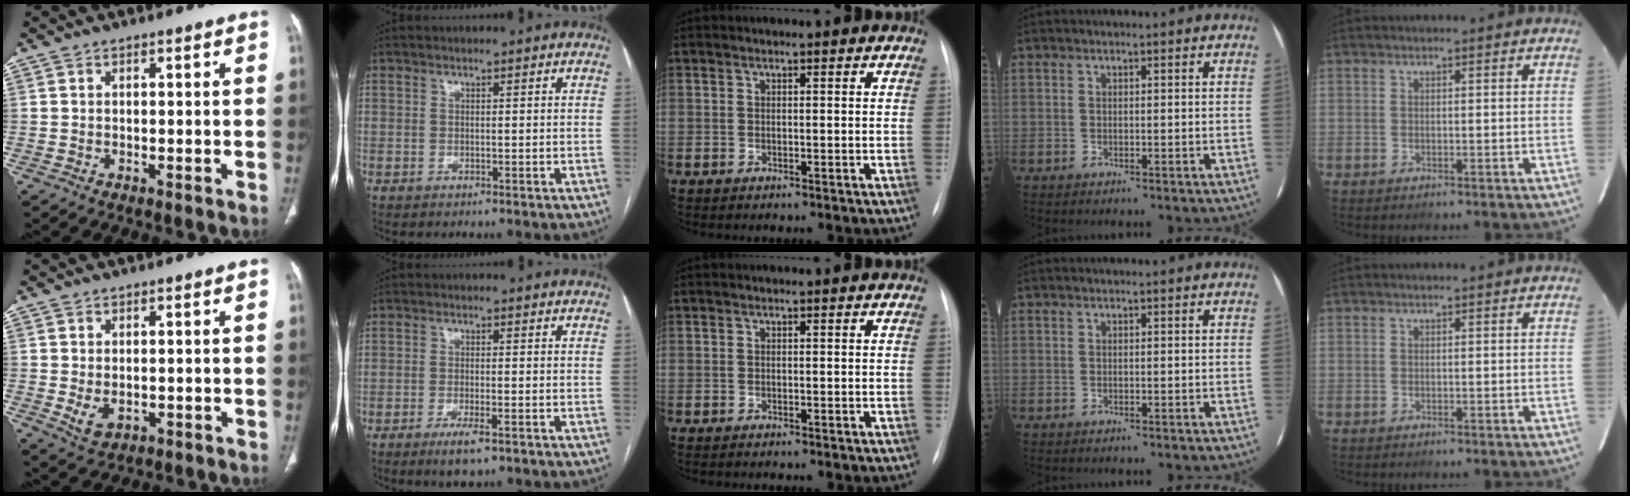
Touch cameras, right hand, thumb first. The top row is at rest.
{"thumb": {"total": 3.1, "force": [-0.5, 2.1, 2.2], "torque": [-0.039, -0.005, 0.004]}, "index": {"total": 3.8, "force": [-2.3, 0.8, 3.0], "torque": [-0.057, -0.006, -0.037]}, "middle": {"total": 0.5, "force": [-0.5, 0.0, 0.2], "torque": [-0.006, -0.002, -0.010]}}